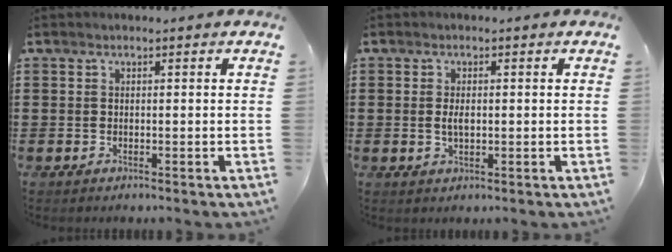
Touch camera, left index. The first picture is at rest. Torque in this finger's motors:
{"motor_torque": [2.14, 0.00, 0.02, 0.07]}